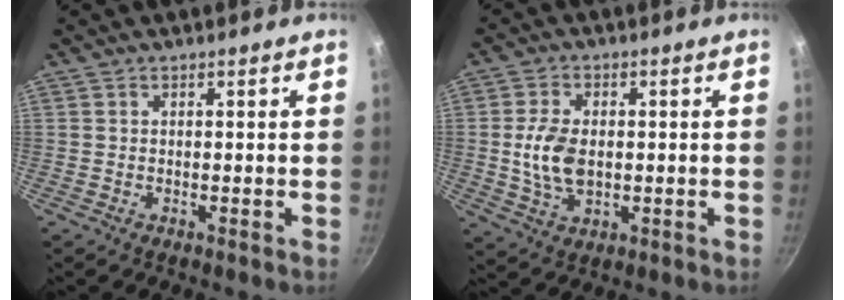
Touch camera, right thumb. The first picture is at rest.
{"total": 8.5, "force": [0.0, 5.4, 6.5], "torque": [-0.120, 0.000, 0.001]}